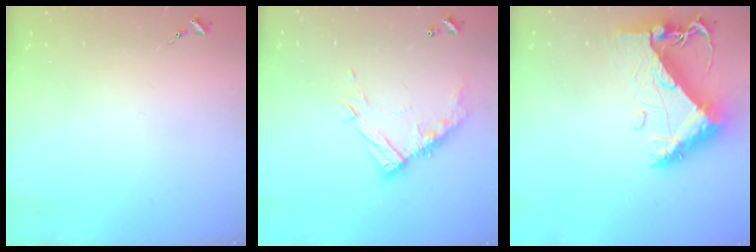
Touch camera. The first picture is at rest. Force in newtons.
{"total": 13.1, "press": 13.1, "slide": 1.1}
{"total": 11.3, "press": 11.3, "slide": 1.2}